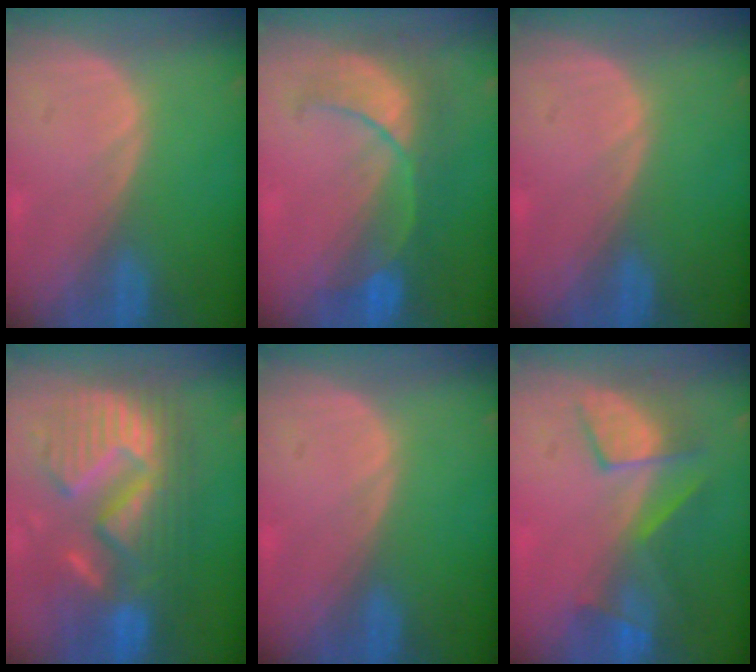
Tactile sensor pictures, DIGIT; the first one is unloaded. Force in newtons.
{"total": 8.1, "press": 8.0, "slide": 1.5}
{"total": 0.0}
{"total": 13.2, "press": 13.2, "slide": 1.2}
{"total": 0.0}
{"total": 7.6, "press": 7.1, "slide": 2.6}